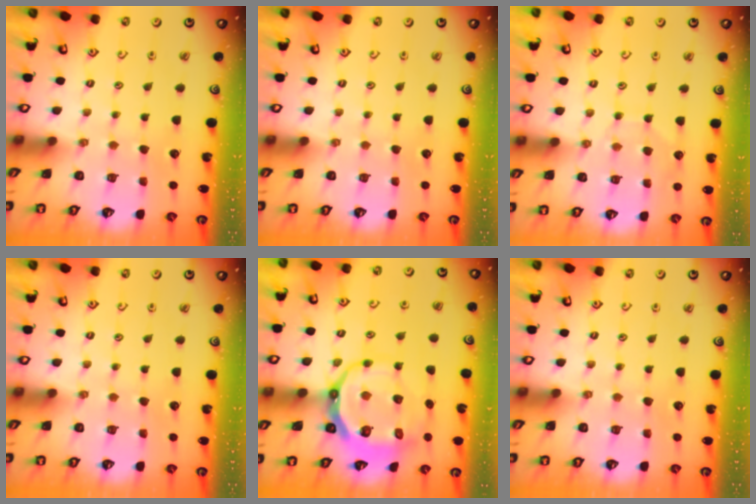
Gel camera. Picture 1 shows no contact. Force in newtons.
{"total": 0.0}
{"total": 5.5, "press": 5.5, "slide": 0.5}
{"total": 0.0}
{"total": 14.6, "press": 14.2, "slide": 3.3}
{"total": 0.0}